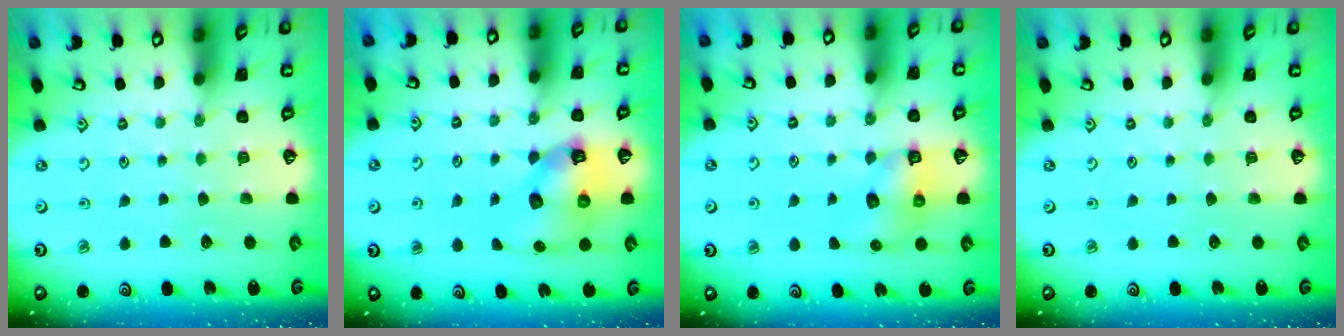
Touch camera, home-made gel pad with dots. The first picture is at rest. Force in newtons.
{"total": 10.7, "press": 10.6, "slide": 1.5}
{"total": 6.5, "press": 6.5, "slide": 0.6}
{"total": 0.0}